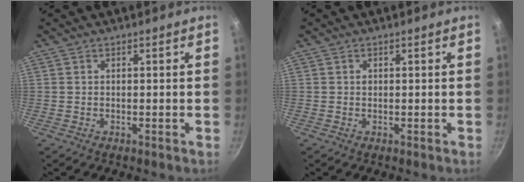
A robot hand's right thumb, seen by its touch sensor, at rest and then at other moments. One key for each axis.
{"total": 0.6, "fx": 0.2, "fy": 0.5, "fz": 0.3, "tx": -0.004, "ty": 0.000, "tz": 0.003}